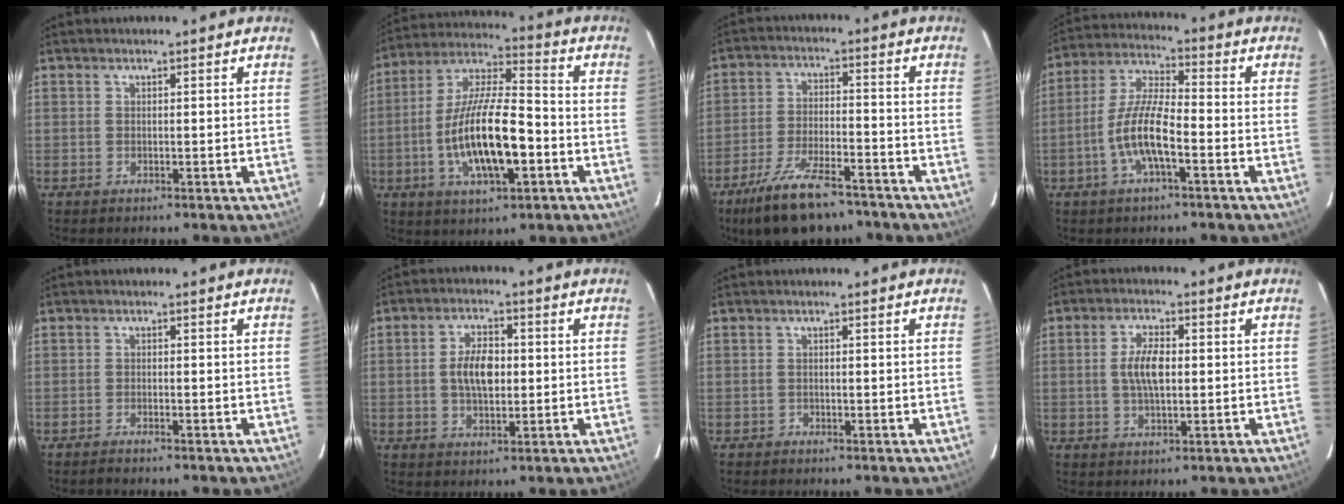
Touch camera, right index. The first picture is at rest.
{"total": 17.0, "force": [-4.6, 5.4, 15.5], "torque": [-0.300, -0.002, -0.082]}
{"total": 14.7, "force": [-11.0, 5.0, 8.2], "torque": [-0.177, -0.019, -0.187]}
{"total": 9.8, "force": [-3.8, 2.4, 8.7], "torque": [-0.185, 0.003, -0.073]}
{"total": 1.6, "force": [-1.5, 0.1, 0.6], "torque": [-0.022, -0.003, -0.029]}
{"total": 6.8, "force": [0.0, 3.7, 5.7], "torque": [-0.106, 0.009, 0.002]}
{"total": 0.7, "force": [-0.6, 0.3, -0.1], "torque": [0.000, 0.004, -0.012]}
{"total": 5.8, "force": [0.1, 2.4, 5.2], "torque": [-0.101, 0.006, 0.003]}